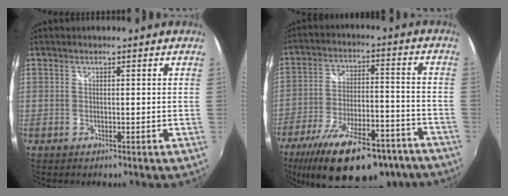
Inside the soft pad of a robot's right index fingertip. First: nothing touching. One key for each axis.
{"total": 24.0, "fx": -17.5, "fy": 9.1, "fz": 13.8, "tx": -0.245, "ty": -0.019, "tz": -0.251}